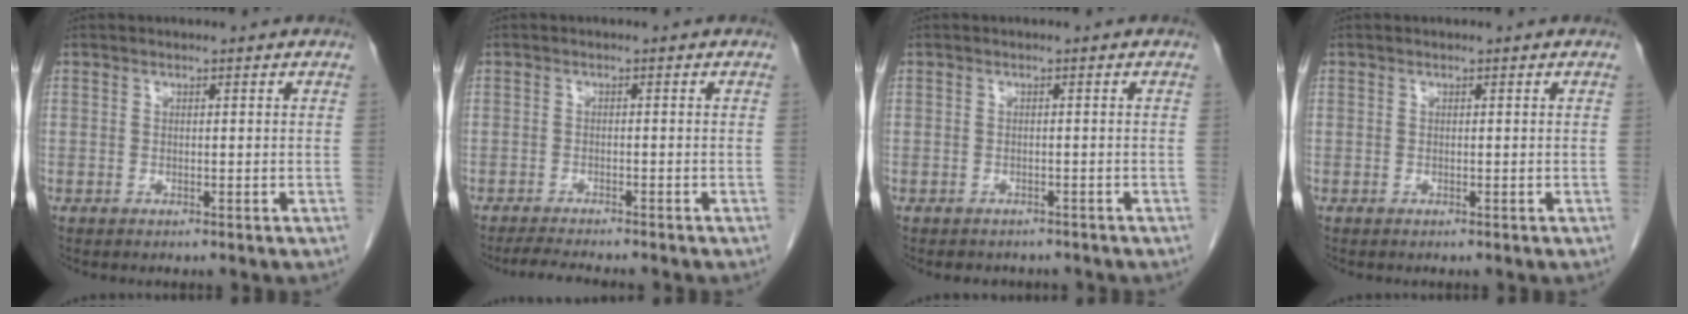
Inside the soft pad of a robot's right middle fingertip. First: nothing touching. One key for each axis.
{"total": 4.7, "fx": -4.3, "fy": 0.2, "fz": 1.9, "tx": -0.030, "ty": -0.015, "tz": -0.067}
{"total": 3.6, "fx": -3.2, "fy": 1.7, "fz": 0.7, "tx": -0.012, "ty": 0.001, "tz": -0.036}
{"total": 0.0}